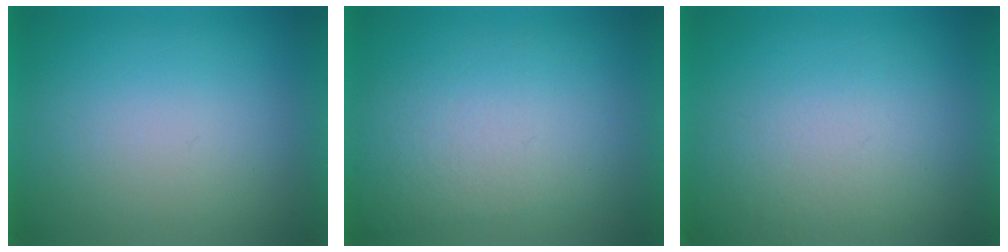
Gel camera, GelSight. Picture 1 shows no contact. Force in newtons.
{"total": 3.9}
{"total": 3.6}